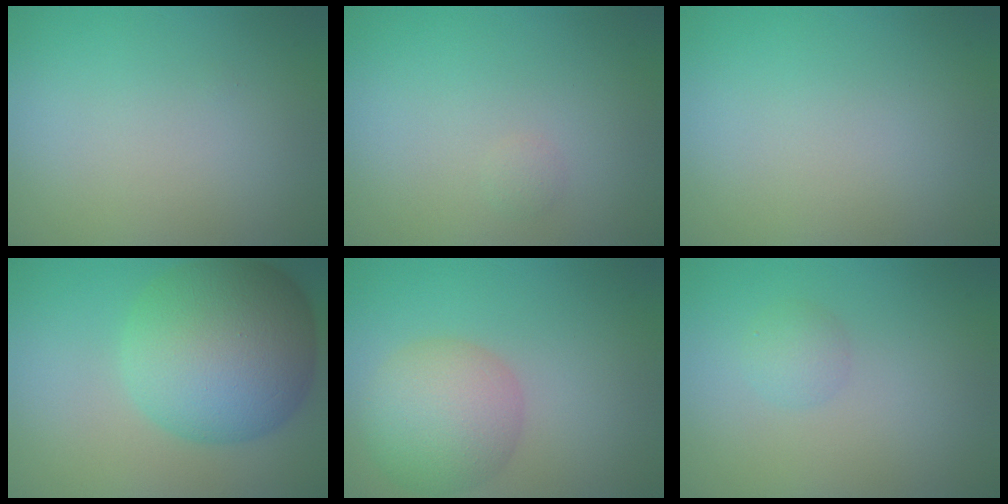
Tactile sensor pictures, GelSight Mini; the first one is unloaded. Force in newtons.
{"total": 0.6, "press": 0.6, "slide": 0.0}
{"total": 0.0}
{"total": 12.4, "press": 12.4, "slide": 0.2}
{"total": 5.9, "press": 5.9, "slide": 0.3}
{"total": 1.4, "press": 1.4, "slide": 0.1}